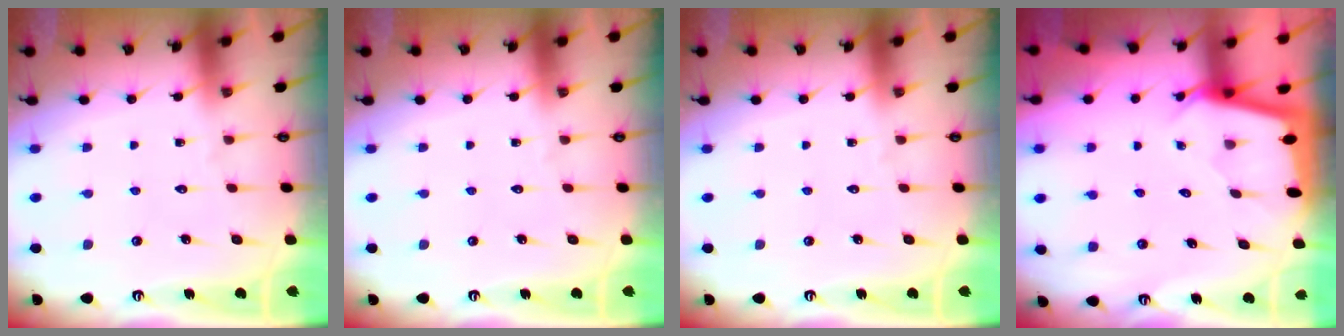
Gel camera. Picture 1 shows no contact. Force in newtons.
{"total": 0.0}
{"total": 0.0}
{"total": 2.2, "press": 2.2, "slide": 0.1}